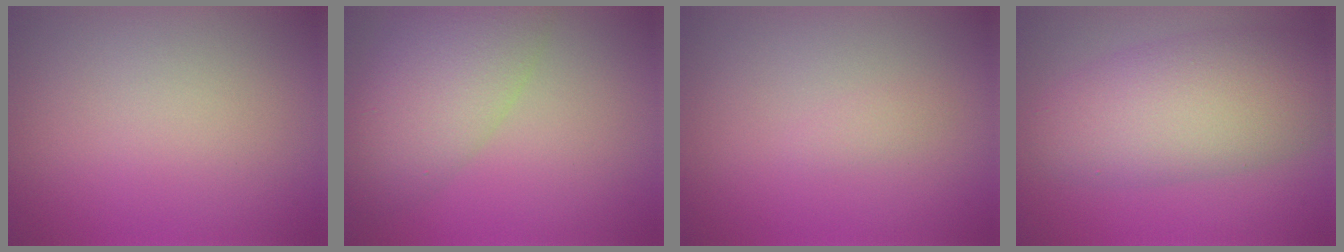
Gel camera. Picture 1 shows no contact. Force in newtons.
{"total": 7.2, "press": 7.2, "slide": 0.5}
{"total": 0.6, "press": 0.6, "slide": 0.0}
{"total": 8.1, "press": 8.1, "slide": 0.2}